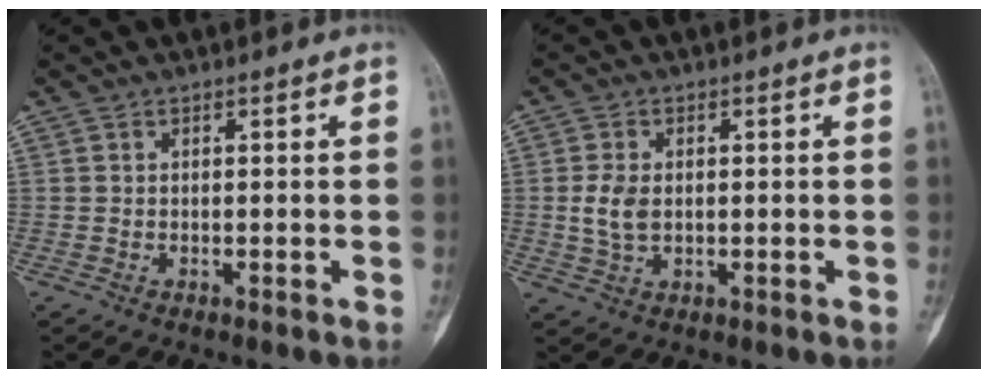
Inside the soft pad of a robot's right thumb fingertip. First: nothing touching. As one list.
[{"total": 4.4, "force": [0.1, 2.9, 3.4], "torque": [-0.070, 0.001, 0.005]}]